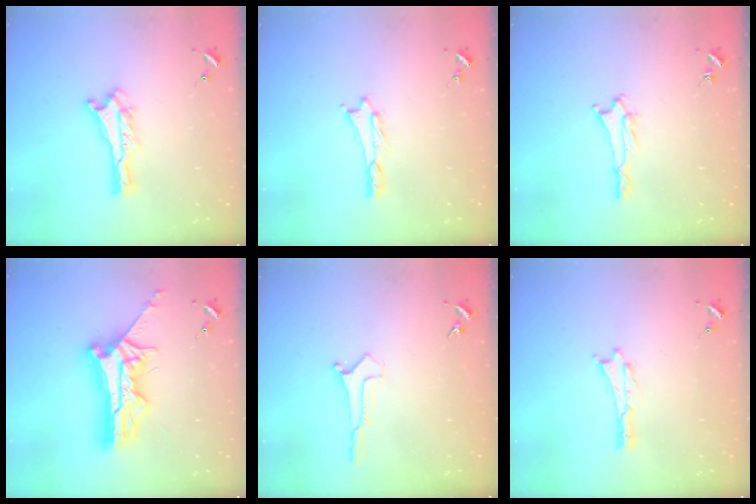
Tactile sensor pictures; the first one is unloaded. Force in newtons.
{"total": 0.0}
{"total": 1.3, "press": 1.3, "slide": 0.2}
{"total": 11.9, "press": 11.8, "slide": 1.0}
{"total": 0.0}
{"total": 0.0}